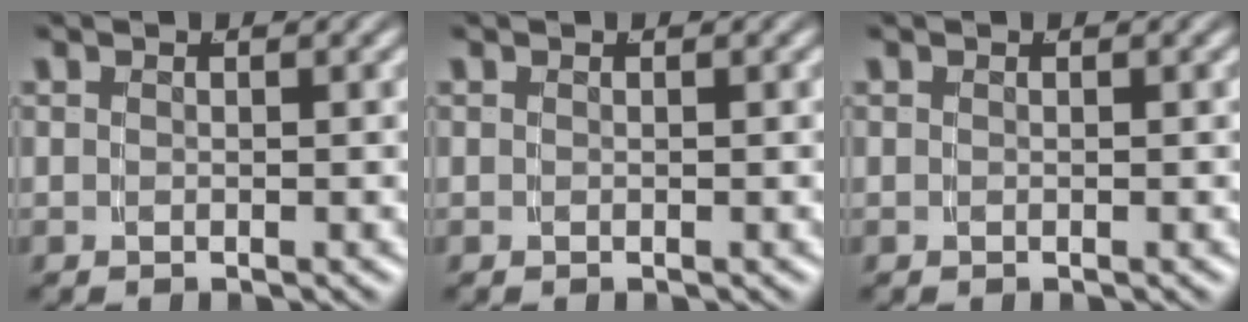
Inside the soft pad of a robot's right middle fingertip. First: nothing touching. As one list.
[{"total": 0.0}, {"total": 0.0}]